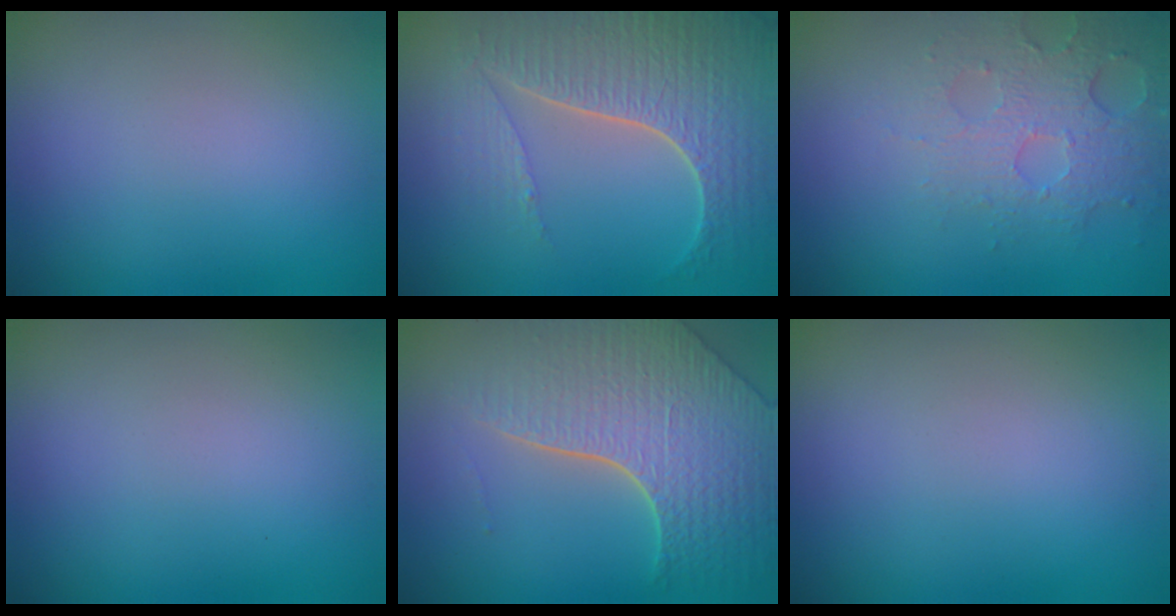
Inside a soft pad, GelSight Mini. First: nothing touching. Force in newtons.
{"total": 6.8, "press": 5.2, "slide": 4.3}
{"total": 4.9, "press": 3.3, "slide": 3.6}
{"total": 0.0}
{"total": 7.7, "press": 5.6, "slide": 5.3}
{"total": 0.0}